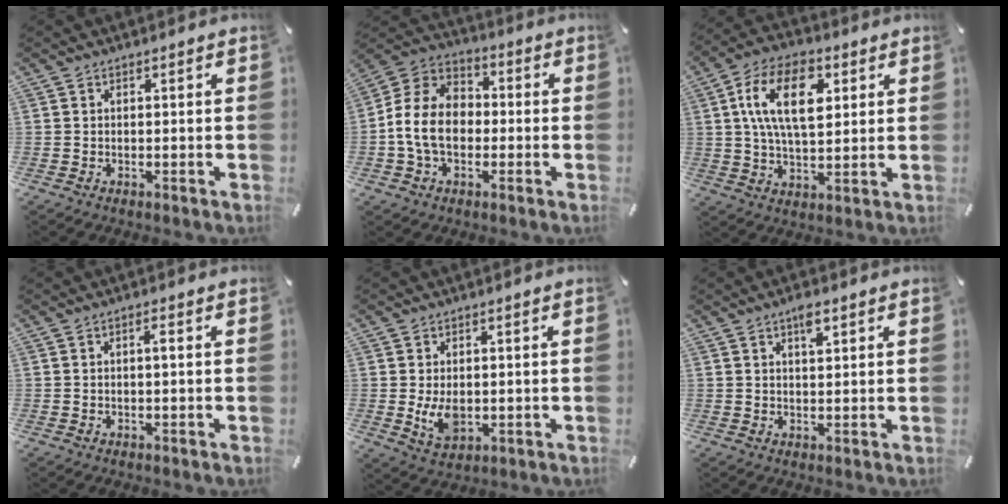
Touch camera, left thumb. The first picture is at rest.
{"total": 12.0, "force": [-2.2, 9.3, 7.1], "torque": [-0.169, 0.026, -0.041]}
{"total": 15.1, "force": [4.4, 8.7, 11.5], "torque": [-0.222, 0.009, 0.074]}
{"total": 1.5, "force": [0.1, 0.2, 1.4], "torque": [-0.031, 0.000, 0.000]}
{"total": 6.1, "force": [-0.3, 4.0, 4.6], "torque": [-0.099, -0.005, -0.006]}
{"total": 3.3, "force": [1.9, 1.1, 2.4], "torque": [-0.044, 0.001, 0.031]}